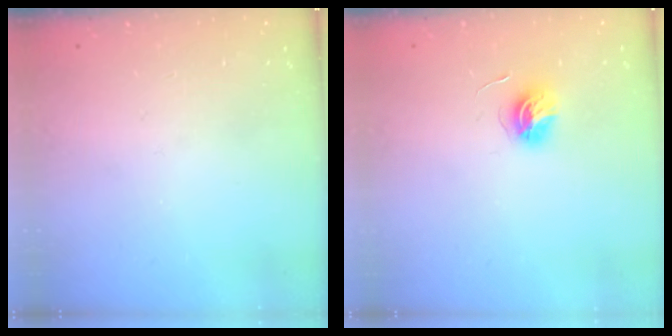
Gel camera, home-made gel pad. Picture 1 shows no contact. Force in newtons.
{"total": 5.6, "press": 5.6, "slide": 0.6}